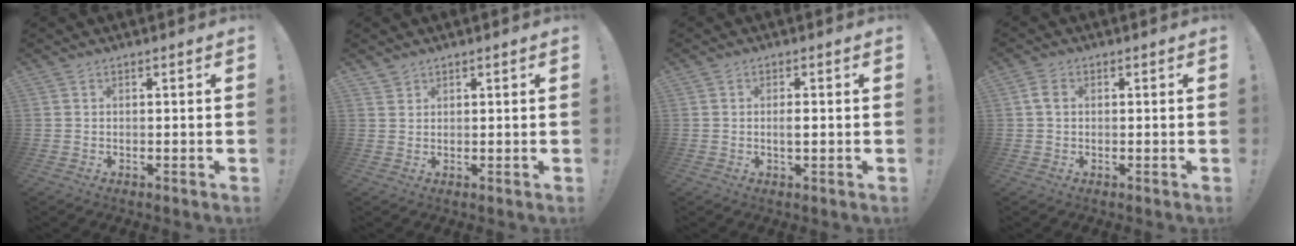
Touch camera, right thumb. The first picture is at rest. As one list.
[{"total": 1.8, "force": [1.6, 0.8, 0.2], "torque": [0.001, -0.010, 0.030]}, {"total": 2.0, "force": [-0.2, 0.7, 1.9], "torque": [-0.029, -0.001, -0.007]}, {"total": 3.1, "force": [0.6, 2.1, 2.2], "torque": [-0.037, 0.005, 0.010]}]